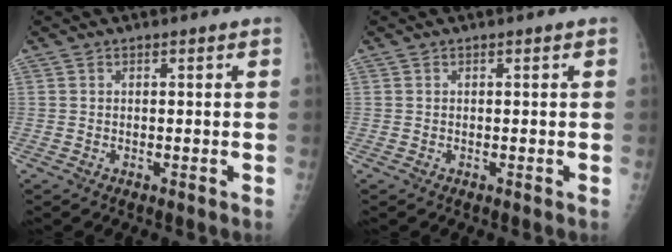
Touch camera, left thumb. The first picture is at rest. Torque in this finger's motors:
{"motor_torque": [-0.22, 0.16, -0.14, -0.02, 0.00]}